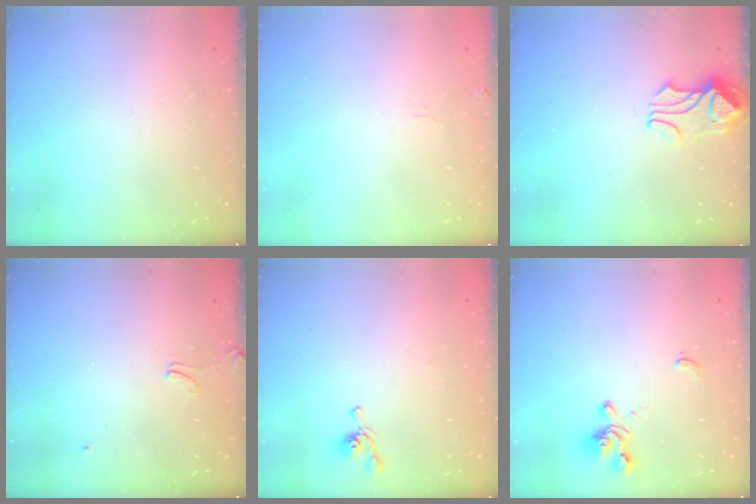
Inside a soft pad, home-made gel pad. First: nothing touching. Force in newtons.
{"total": 1.2, "press": 1.2, "slide": 0.4}
{"total": 2.1, "press": 2.0, "slide": 0.7}
{"total": 3.4, "press": 3.3, "slide": 0.4}
{"total": 4.3, "press": 4.3, "slide": 0.2}
{"total": 5.4, "press": 5.3, "slide": 0.9}